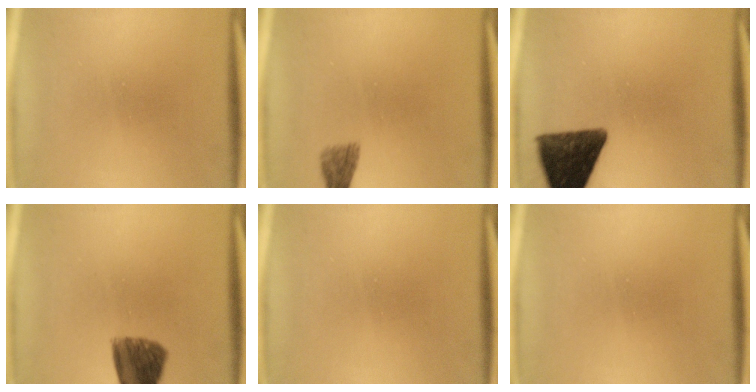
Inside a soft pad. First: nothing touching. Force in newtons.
{"total": 1.9}
{"total": 12.4}
{"total": 8.6}
{"total": 0.0}
{"total": 0.0}